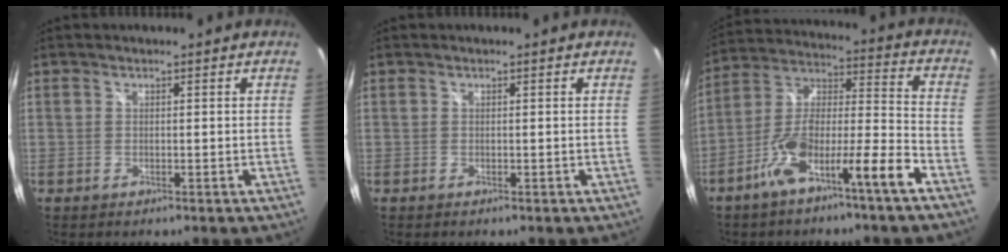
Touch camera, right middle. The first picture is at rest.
{"total": 0.0}
{"total": 13.3, "force": [-8.1, 0.8, 10.5], "torque": [-0.189, 0.008, -0.144]}